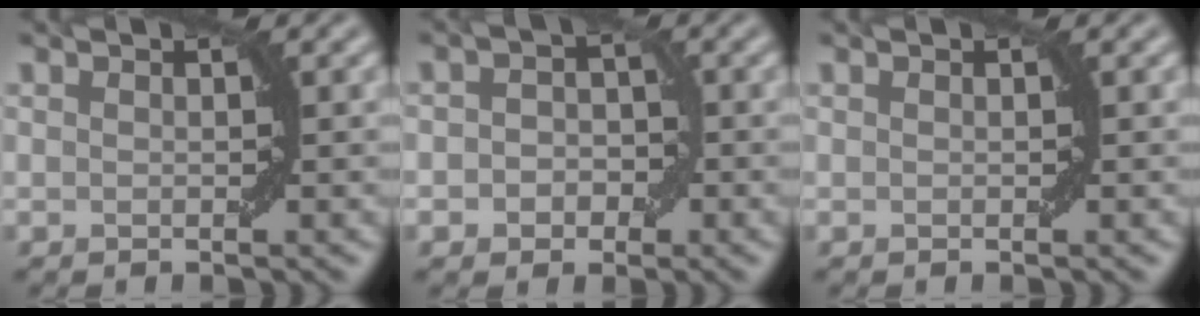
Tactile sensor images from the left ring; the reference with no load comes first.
{"total": 2.7, "force": [-0.7, 2.2, 1.4], "torque": [0.002, 0.000, -0.019]}
{"total": 0.0}